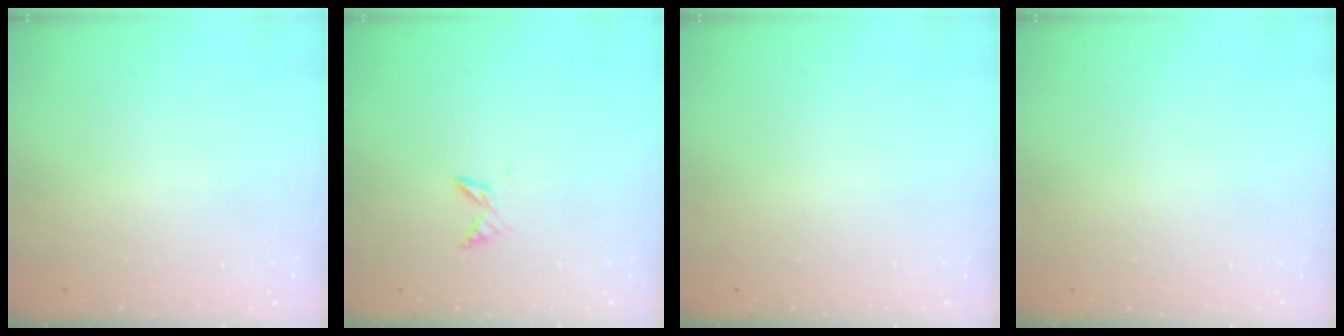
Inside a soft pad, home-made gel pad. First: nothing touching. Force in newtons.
{"total": 5.2, "press": 5.2, "slide": 0.6}
{"total": 0.0}
{"total": 0.0}